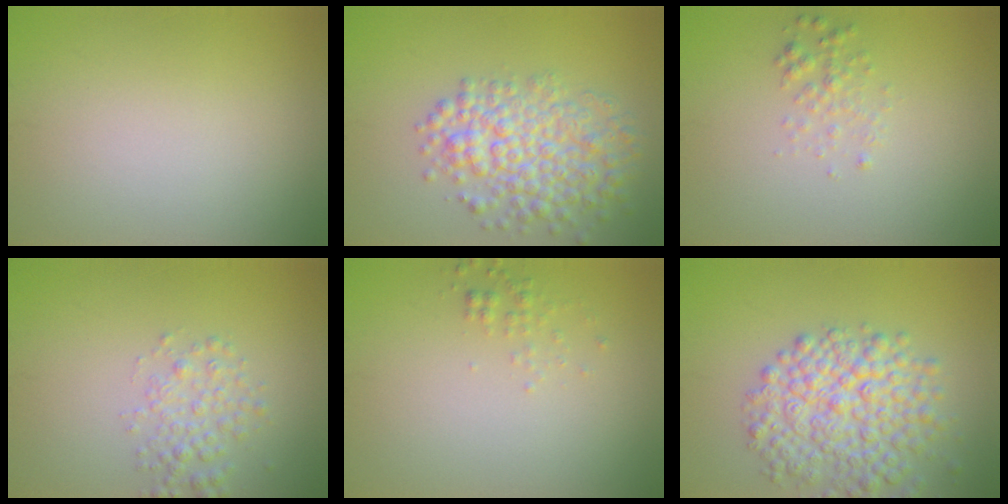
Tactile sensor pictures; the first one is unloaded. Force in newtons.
{"total": 5.9, "press": 5.9, "slide": 0.2}
{"total": 1.4, "press": 1.4, "slide": 0.0}
{"total": 2.3, "press": 2.3, "slide": 0.1}
{"total": 0.9, "press": 0.9, "slide": 0.0}
{"total": 7.0, "press": 7.0, "slide": 0.3}